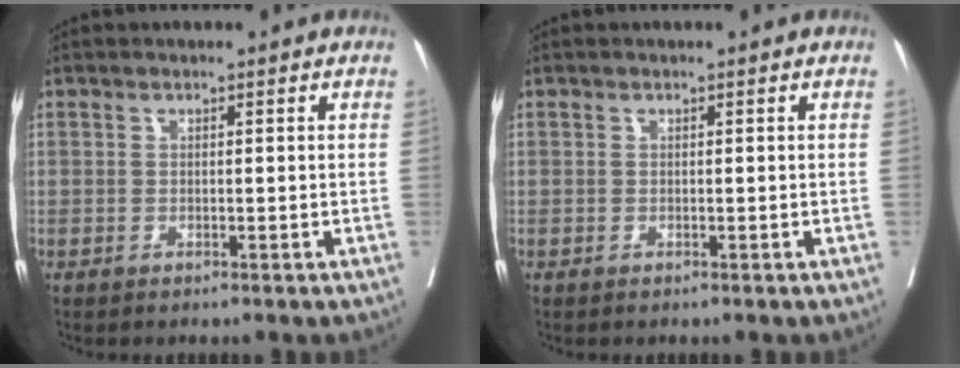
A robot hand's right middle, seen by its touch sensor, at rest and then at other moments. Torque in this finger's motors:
{"motor_torque": [-0.10, 0.07, -0.01, 0.00]}